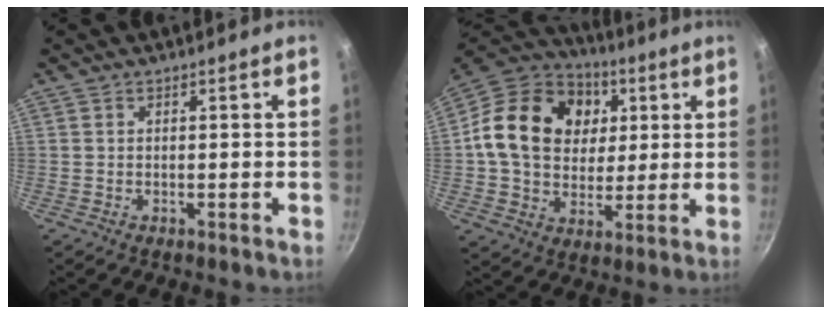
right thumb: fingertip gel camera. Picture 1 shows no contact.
{"total": 22.2, "force": [4.5, 17.3, 13.1], "torque": [-0.210, 0.013, 0.071]}